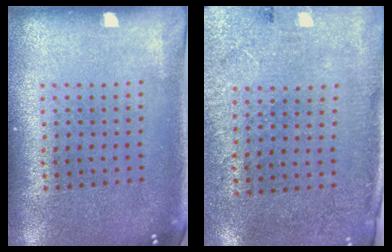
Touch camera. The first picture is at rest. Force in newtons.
{"total": 2.6, "press": 2.2, "slide": 1.4}